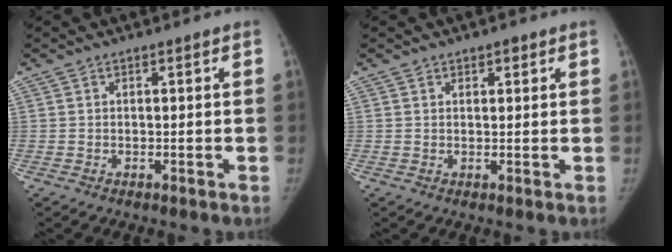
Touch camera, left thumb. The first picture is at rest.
{"total": 1.6, "force": [1.0, 0.9, 0.8], "torque": [0.000, -0.004, 0.012]}